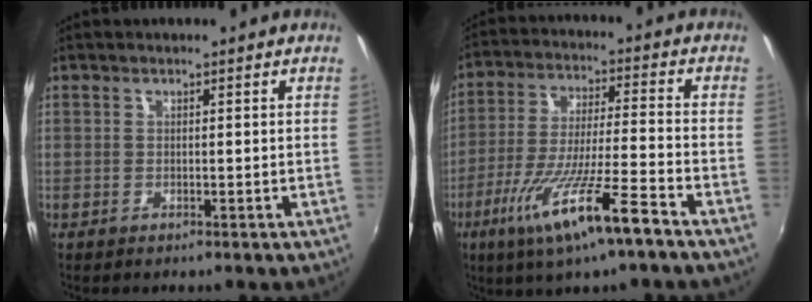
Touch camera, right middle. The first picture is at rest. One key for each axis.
{"total": 14.7, "fx": -8.5, "fy": 0.6, "fz": 12.0, "tx": -0.240, "ty": -0.030, "tz": -0.151}